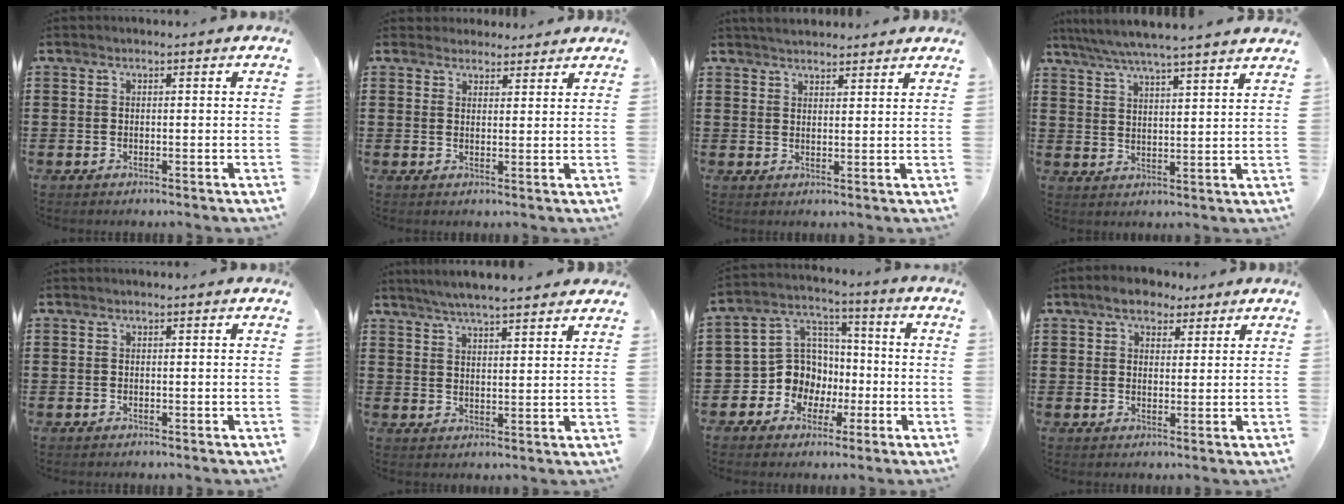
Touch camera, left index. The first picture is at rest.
{"total": 2.7, "force": [2.5, 0.9, 0.0], "torque": [-0.007, 0.001, 0.049]}
{"total": 2.7, "force": [2.7, 0.0, 0.3], "torque": [-0.011, -0.002, 0.052]}
{"total": 5.2, "force": [4.8, -0.4, 2.1], "torque": [-0.058, -0.025, 0.082]}
{"total": 0.0}
{"total": 4.7, "force": [4.4, 0.0, 1.5], "torque": [-0.043, -0.012, 0.078]}
{"total": 9.7, "force": [-2.4, 9.0, 2.5], "torque": [-0.102, 0.007, -0.044]}
{"total": 4.5, "force": [3.3, 2.5, 1.8], "torque": [-0.040, 0.009, 0.061]}